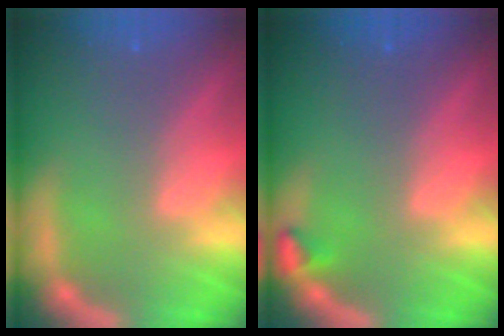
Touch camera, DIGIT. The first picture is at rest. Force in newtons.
{"total": 0.9}